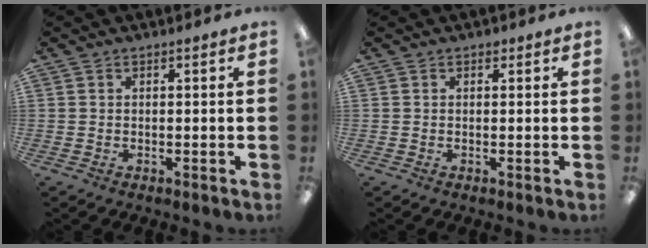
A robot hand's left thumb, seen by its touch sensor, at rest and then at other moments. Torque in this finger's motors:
{"motor_torque": [0.22, 0.08, 0.58, -0.15, 0.03]}